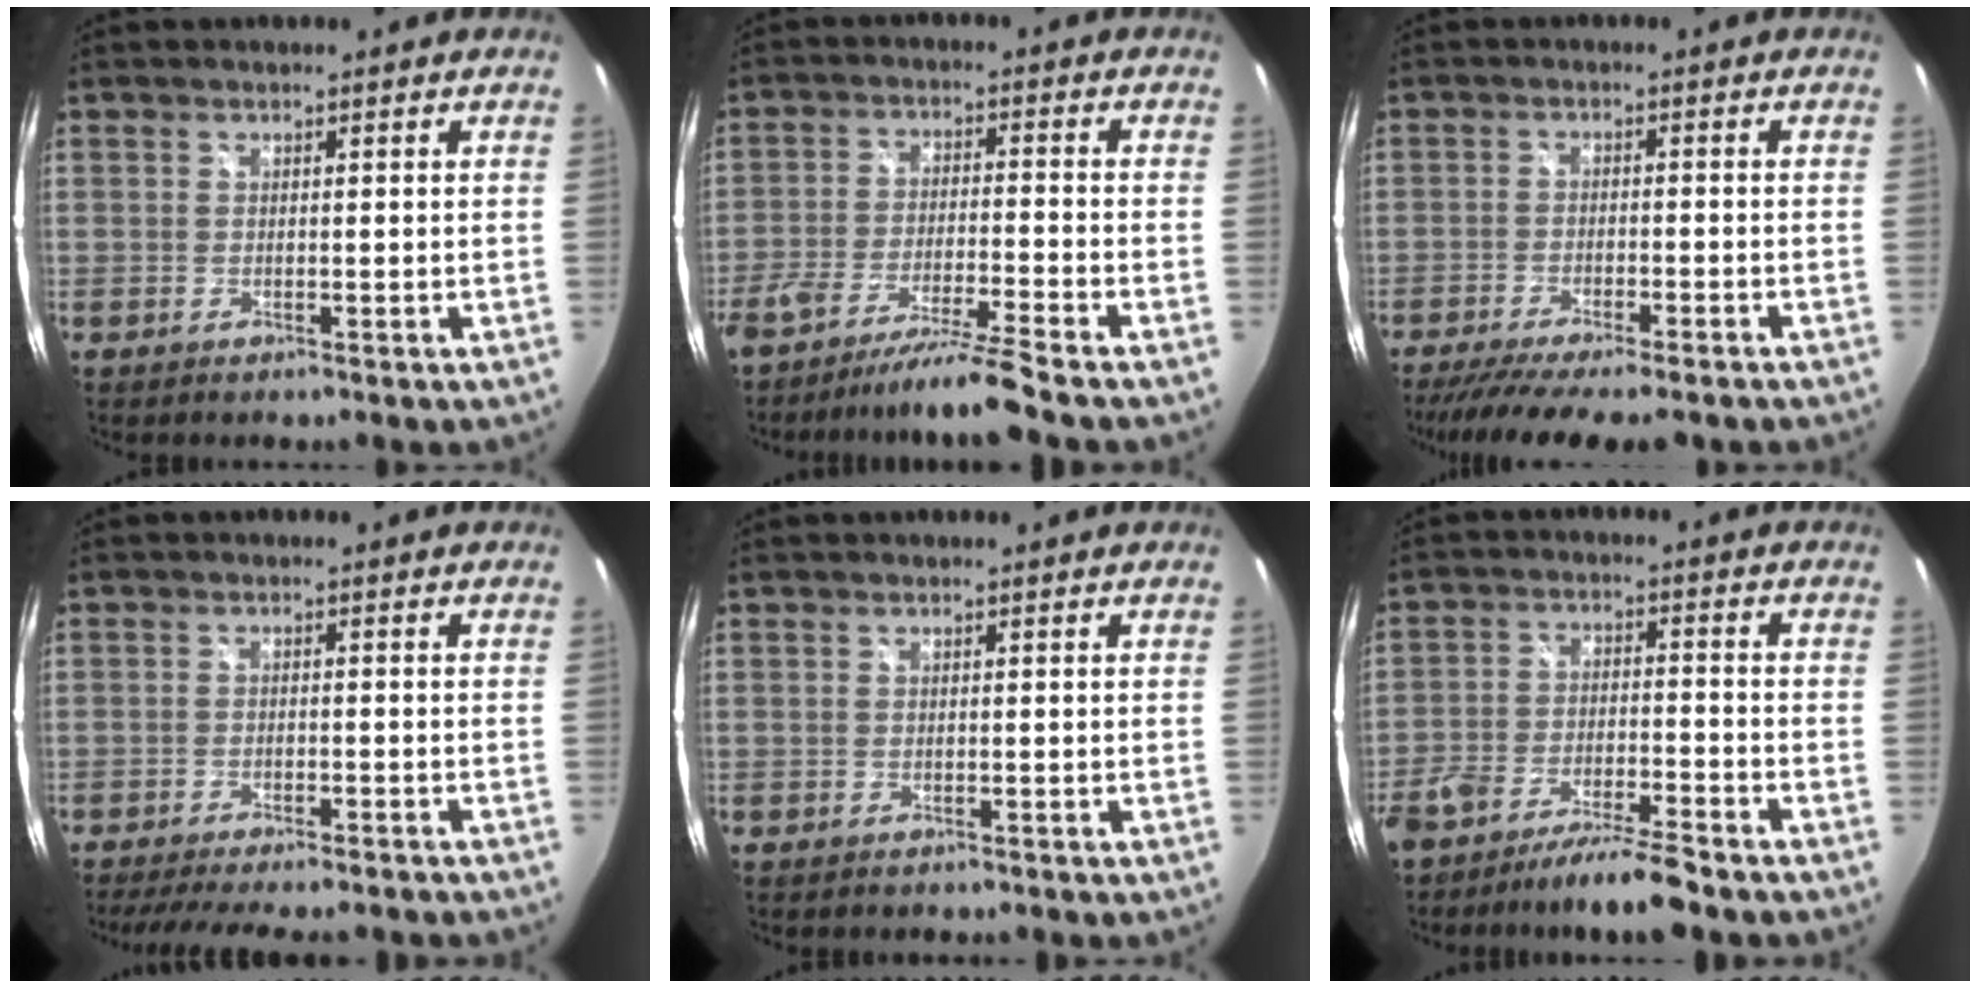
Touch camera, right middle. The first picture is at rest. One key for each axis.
{"total": 9.0, "fx": -7.9, "fy": -1.8, "fz": 4.1, "tx": -0.092, "ty": -0.010, "tz": -0.137}
{"total": 13.5, "fx": -11.4, "fy": 1.8, "fz": 7.1, "tx": -0.145, "ty": -0.043, "tz": -0.173}
{"total": 13.9, "fx": -12.1, "fy": 2.7, "fz": 6.3, "tx": -0.126, "ty": -0.018, "tz": -0.169}
{"total": 1.0, "fx": -0.9, "fy": 0.3, "fz": 0.2, "tx": -0.008, "ty": -0.002, "tz": -0.012}
{"total": 10.0, "fx": -8.5, "fy": 1.1, "fz": 5.2, "tx": -0.111, "ty": -0.005, "tz": -0.147}